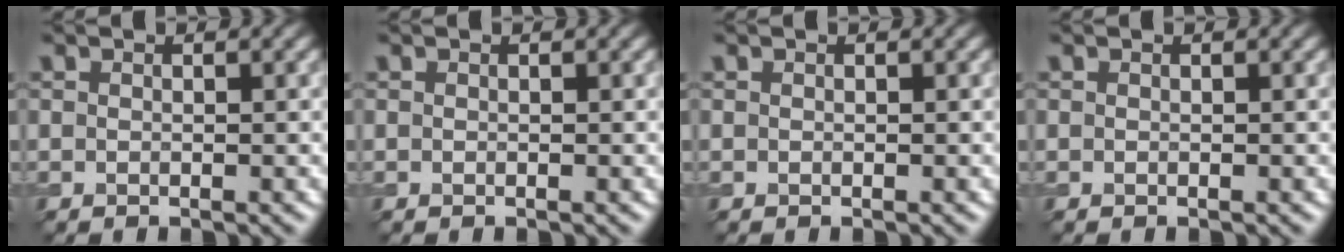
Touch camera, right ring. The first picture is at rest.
{"total": 0.0}
{"total": 0.0}
{"total": 0.0}